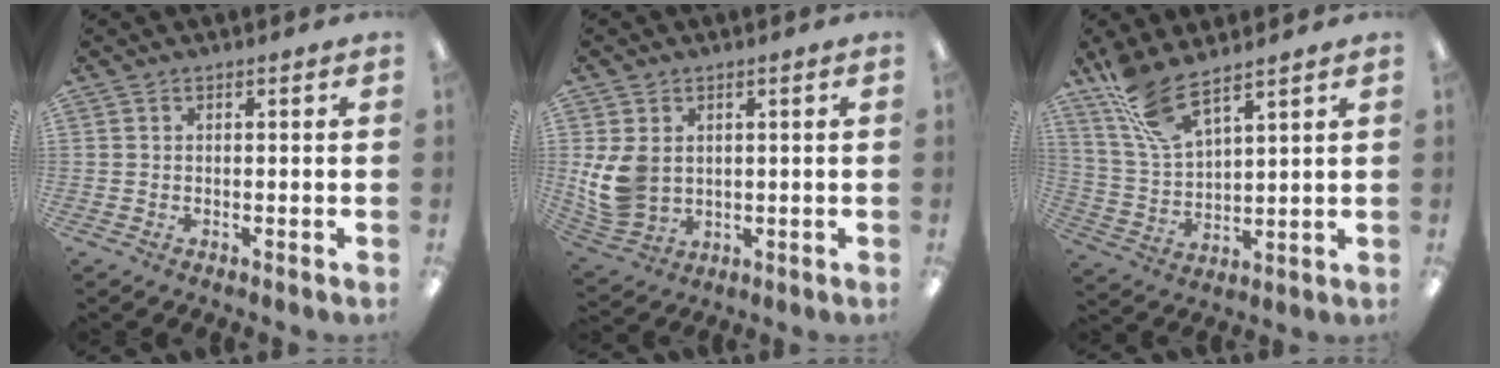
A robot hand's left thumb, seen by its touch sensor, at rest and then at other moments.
{"total": 9.7, "force": [1.3, 7.8, 5.7], "torque": [-0.131, 0.003, 0.025]}
{"total": 11.2, "force": [8.9, 3.3, 6.0], "torque": [-0.140, -0.038, 0.169]}